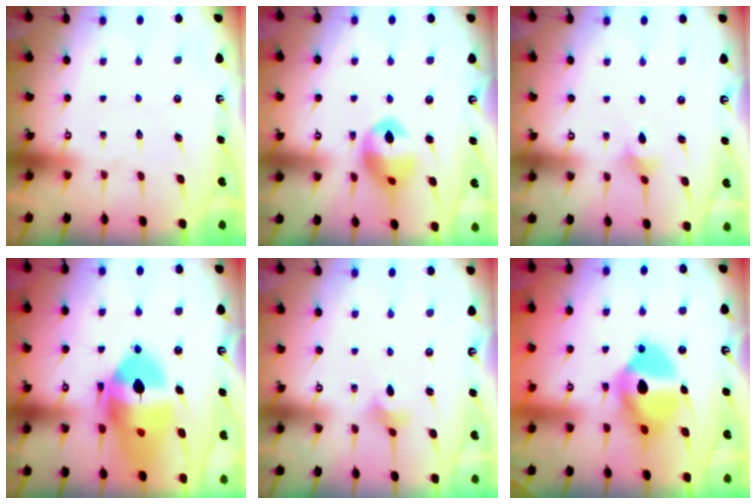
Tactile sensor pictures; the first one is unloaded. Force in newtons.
{"total": 12.3, "press": 12.1, "slide": 2.1}
{"total": 2.5, "press": 2.4, "slide": 0.6}
{"total": 21.0, "press": 20.8, "slide": 2.4}
{"total": 2.2, "press": 2.1, "slide": 0.4}
{"total": 14.8, "press": 14.8, "slide": 0.6}